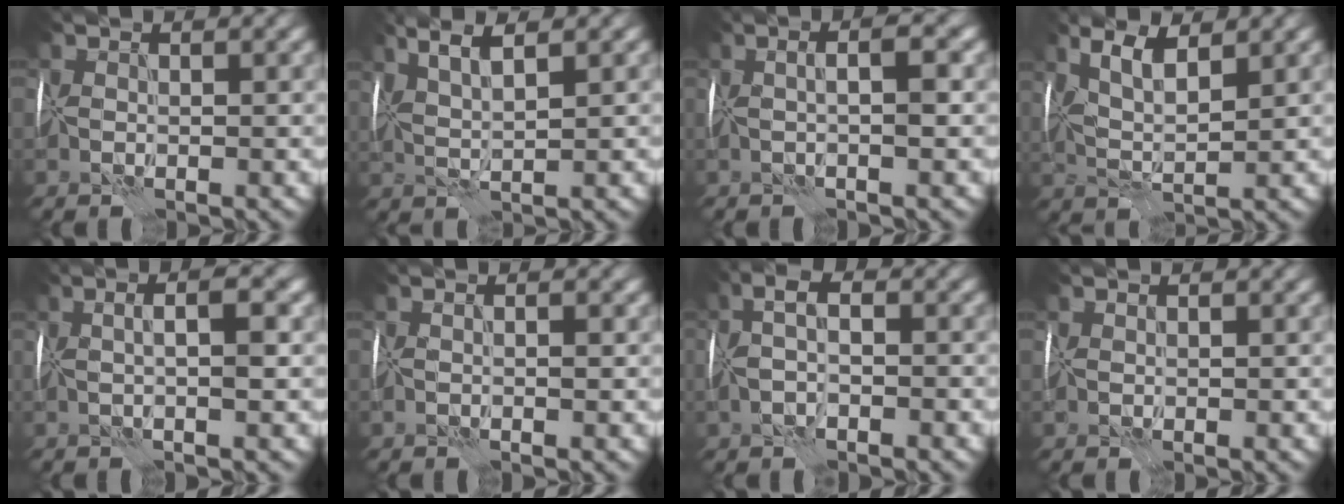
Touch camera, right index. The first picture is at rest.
{"total": 3.9, "force": [2.1, 0.6, 3.2], "torque": [-0.064, 0.008, 0.032]}
{"total": 2.7, "force": [0.2, 0.3, 2.7], "torque": [-0.029, 0.004, -0.005]}
{"total": 4.4, "force": [2.2, 1.3, 3.6], "torque": [-0.075, -0.001, 0.037]}
{"total": 3.0, "force": [0.2, 0.3, 3.0], "torque": [-0.034, 0.005, -0.006]}
{"total": 0.6, "force": [-0.3, -0.2, 0.5], "torque": [-0.008, -0.002, -0.009]}
{"total": 3.0, "force": [-0.9, 1.5, 2.5], "torque": [-0.048, 0.004, -0.022]}
{"total": 0.0}